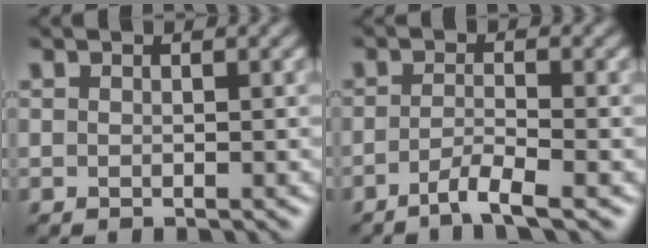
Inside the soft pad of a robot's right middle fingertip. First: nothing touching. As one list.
[{"total": 2.6, "force": [-1.6, 0.3, 2.0], "torque": [-0.034, -0.001, -0.042]}]